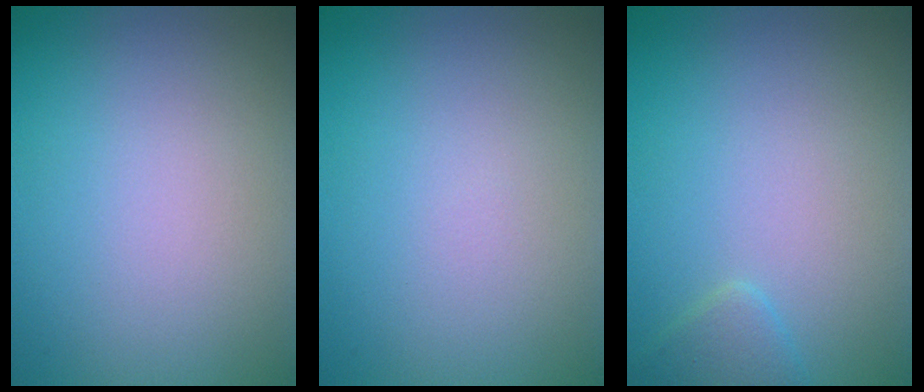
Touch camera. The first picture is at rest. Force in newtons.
{"total": 0.0}
{"total": 1.4, "press": 1.4, "slide": 0.1}